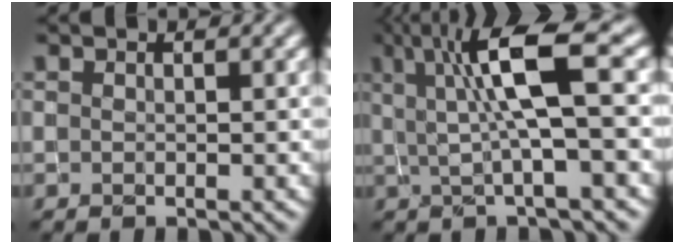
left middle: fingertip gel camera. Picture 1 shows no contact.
{"total": 7.5, "force": [1.6, 1.6, 7.1], "torque": [-0.124, 0.004, 0.024]}